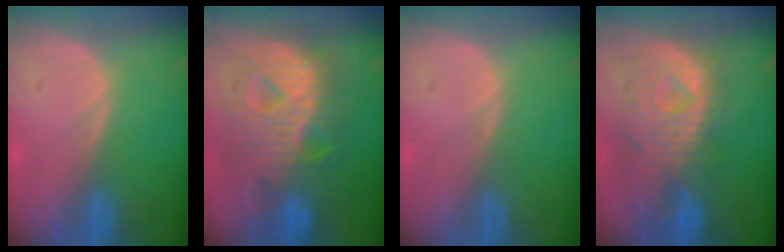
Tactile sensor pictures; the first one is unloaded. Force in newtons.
{"total": 12.6, "press": 12.6, "slide": 1.2}
{"total": 0.0}
{"total": 11.2, "press": 9.7, "slide": 5.4}